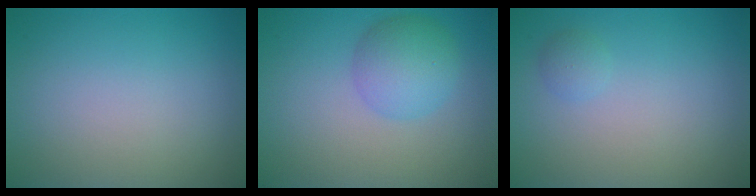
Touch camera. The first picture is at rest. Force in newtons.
{"total": 3.7, "press": 3.7, "slide": 0.2}
{"total": 0.9, "press": 0.9, "slide": 0.0}